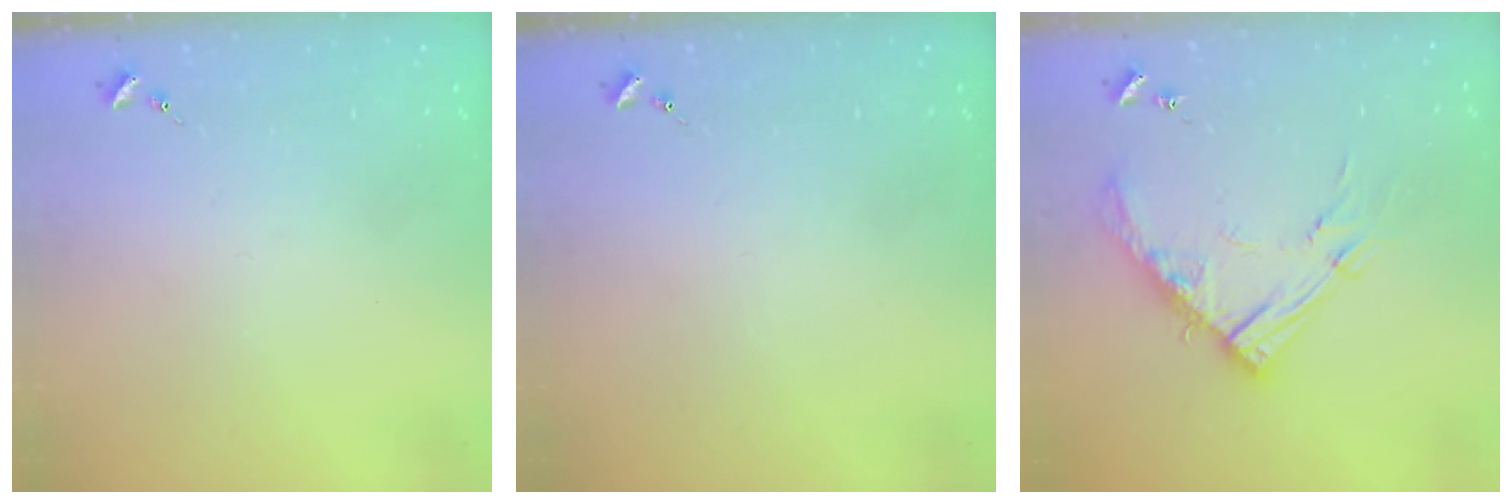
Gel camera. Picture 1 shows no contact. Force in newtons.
{"total": 0.0}
{"total": 15.1, "press": 15.1, "slide": 1.5}